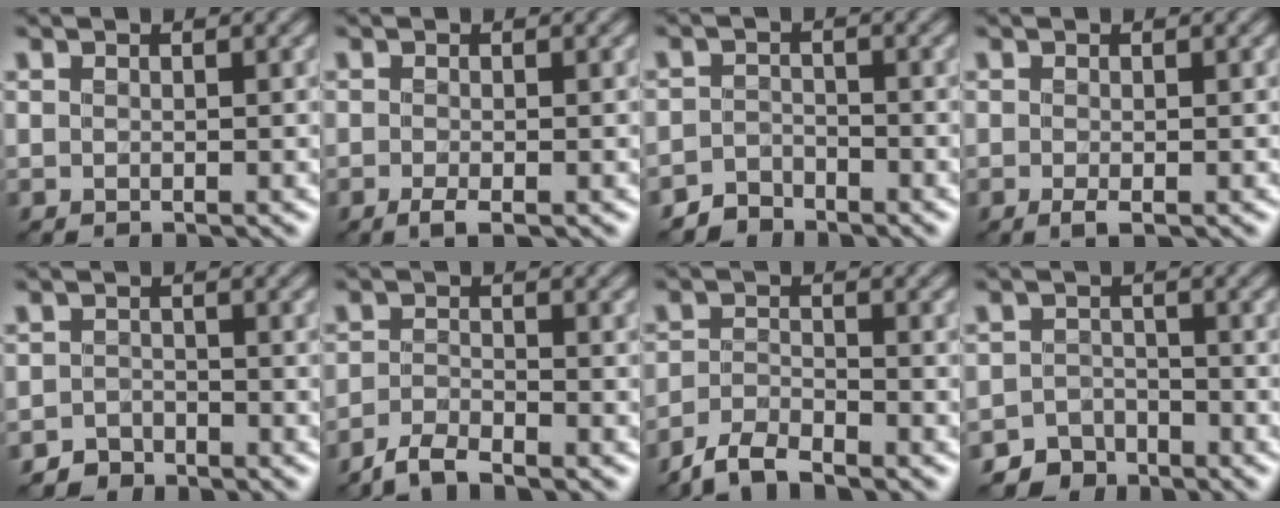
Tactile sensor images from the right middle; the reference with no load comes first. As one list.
[{"total": 1.5, "force": [-0.7, 0.3, 1.3], "torque": [-0.029, -0.005, -0.017]}, {"total": 2.3, "force": [-2.1, 0.8, 0.0], "torque": [0.002, 0.006, -0.047]}, {"total": 1.1, "force": [-0.4, 0.2, 1.0], "torque": [-0.024, -0.005, -0.010]}, {"total": 1.8, "force": [-1.6, 0.8, -0.1], "torque": [0.005, 0.008, -0.033]}, {"total": 2.5, "force": [-2.2, 0.3, 1.1], "torque": [-0.028, -0.001, -0.053]}, {"total": 3.3, "force": [-2.9, 0.6, 1.4], "torque": [-0.033, -0.001, -0.068]}, {"total": 3.1, "force": [-2.6, 1.6, 0.1], "torque": [0.008, 0.002, -0.051]}]